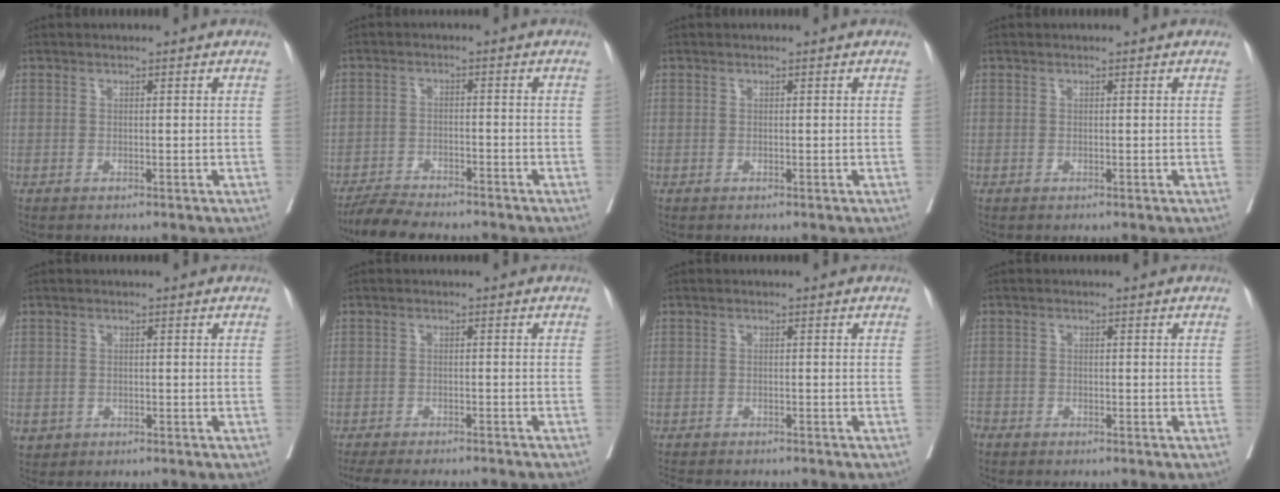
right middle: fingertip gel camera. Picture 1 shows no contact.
{"total": 6.9, "force": [-6.4, 0.7, 2.5], "torque": [-0.038, -0.019, -0.110]}
{"total": 0.0}
{"total": 0.0}
{"total": 1.7, "force": [-0.9, 1.5, 0.3], "torque": [-0.003, 0.004, -0.011]}
{"total": 14.5, "force": [-13.0, 2.3, 6.0], "torque": [-0.104, -0.023, -0.169]}
{"total": 8.6, "force": [-7.7, 1.7, 3.4], "torque": [-0.046, -0.008, -0.106]}
{"total": 3.4, "force": [-3.1, 0.9, 1.1], "torque": [-0.012, -0.004, -0.052]}